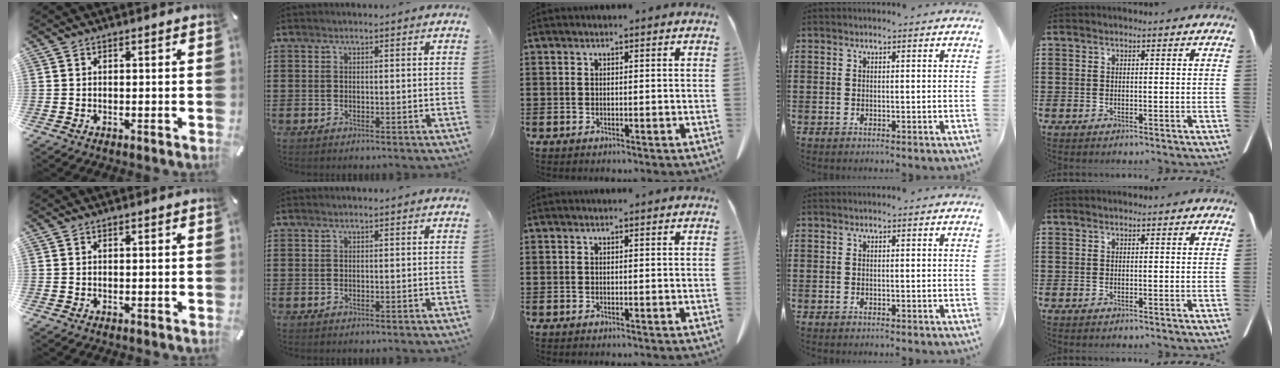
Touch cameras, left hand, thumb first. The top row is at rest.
{}